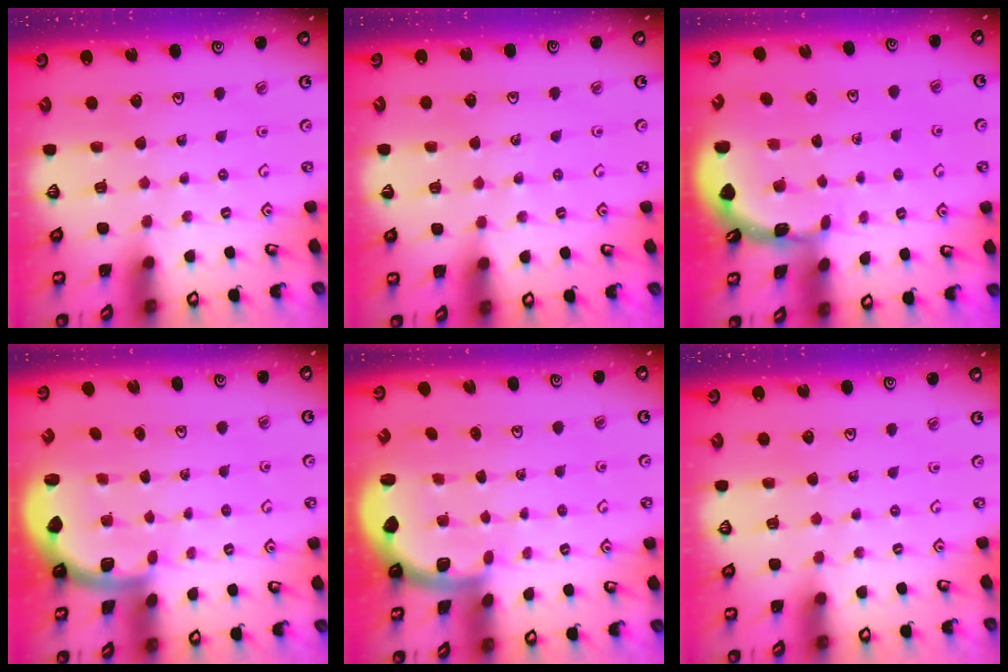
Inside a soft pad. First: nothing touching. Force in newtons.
{"total": 2.1, "press": 2.1, "slide": 0.4}
{"total": 1.7, "press": 1.7, "slide": 0.1}
{"total": 1.9, "press": 1.8, "slide": 0.5}
{"total": 1.9, "press": 1.8, "slide": 0.5}
{"total": 0.0}